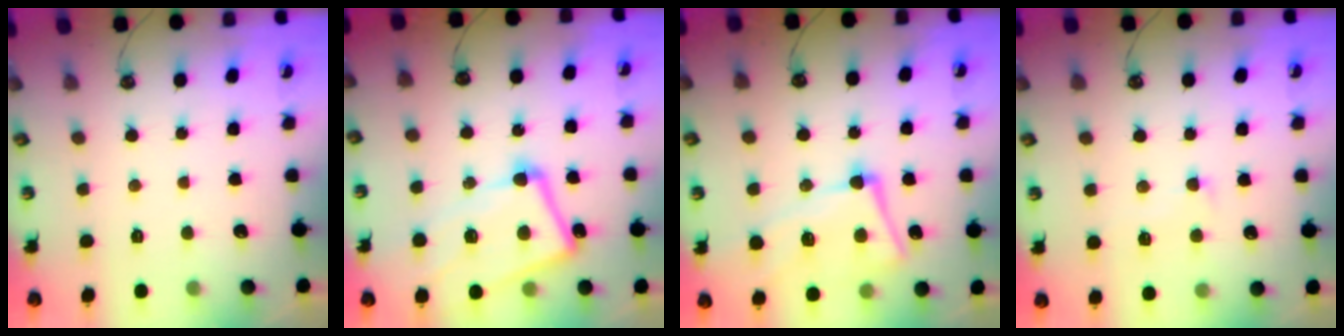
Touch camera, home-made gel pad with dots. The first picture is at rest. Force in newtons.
{"total": 10.7, "press": 10.6, "slide": 1.6}
{"total": 9.5, "press": 9.3, "slide": 1.9}
{"total": 2.1, "press": 2.1, "slide": 0.6}